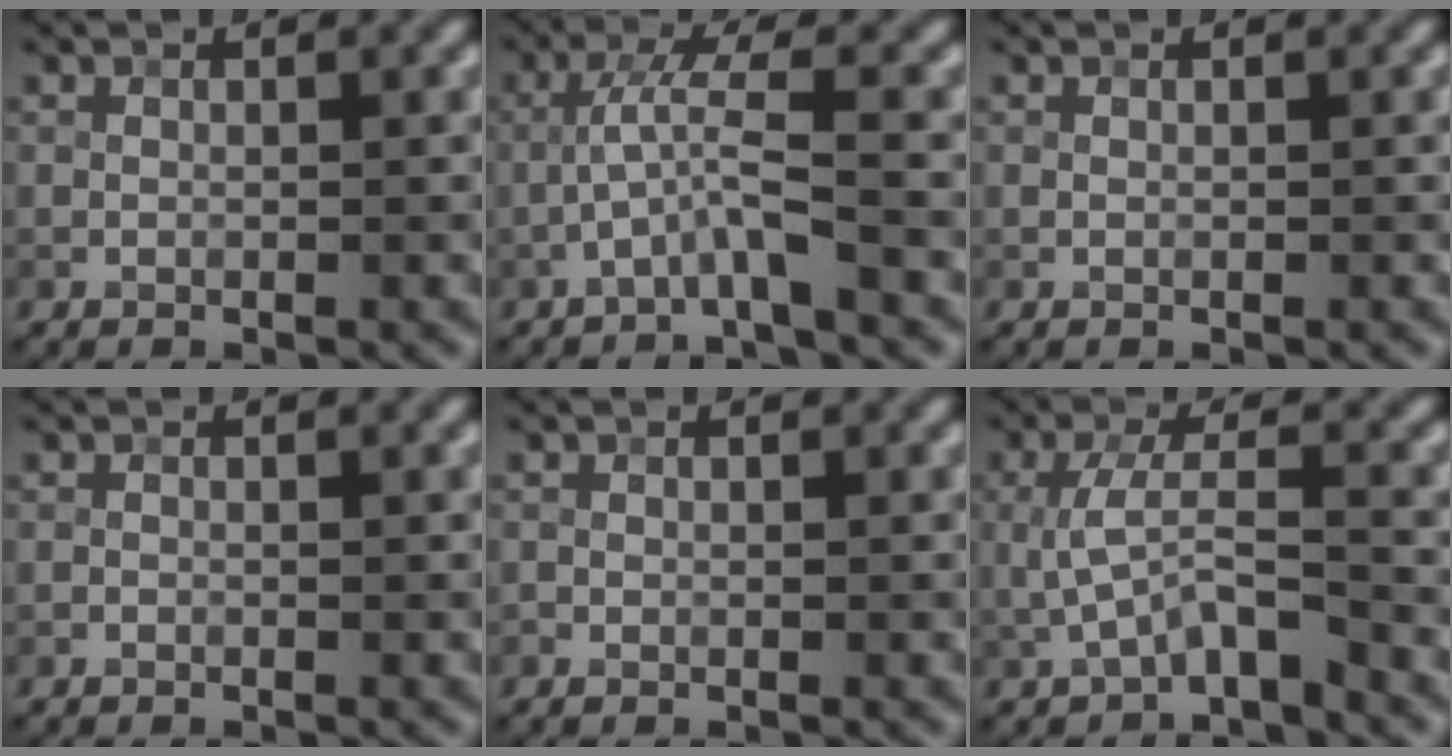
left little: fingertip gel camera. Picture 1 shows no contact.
{"total": 3.5, "force": [-1.5, 0.0, 3.2], "torque": [-0.070, 0.018, -0.035]}
{"total": 0.0}
{"total": 0.0}
{"total": 0.0}
{"total": 3.2, "force": [-1.2, 0.7, 2.9], "torque": [-0.062, 0.012, -0.025]}